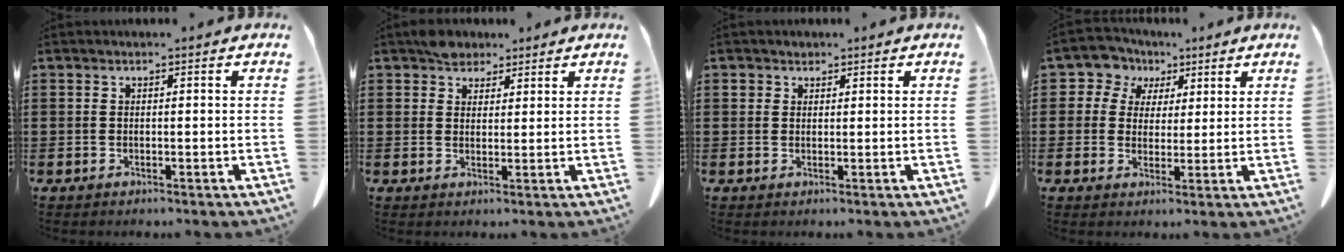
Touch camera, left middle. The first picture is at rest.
{"total": 3.4, "force": [2.8, 1.8, 0.5], "torque": [-0.019, 0.008, 0.057]}
{"total": 1.2, "force": [0.9, 0.8, 0.0], "torque": [-0.004, 0.003, 0.017]}
{"total": 5.4, "force": [2.9, 4.5, 0.7], "torque": [-0.047, -0.002, 0.050]}